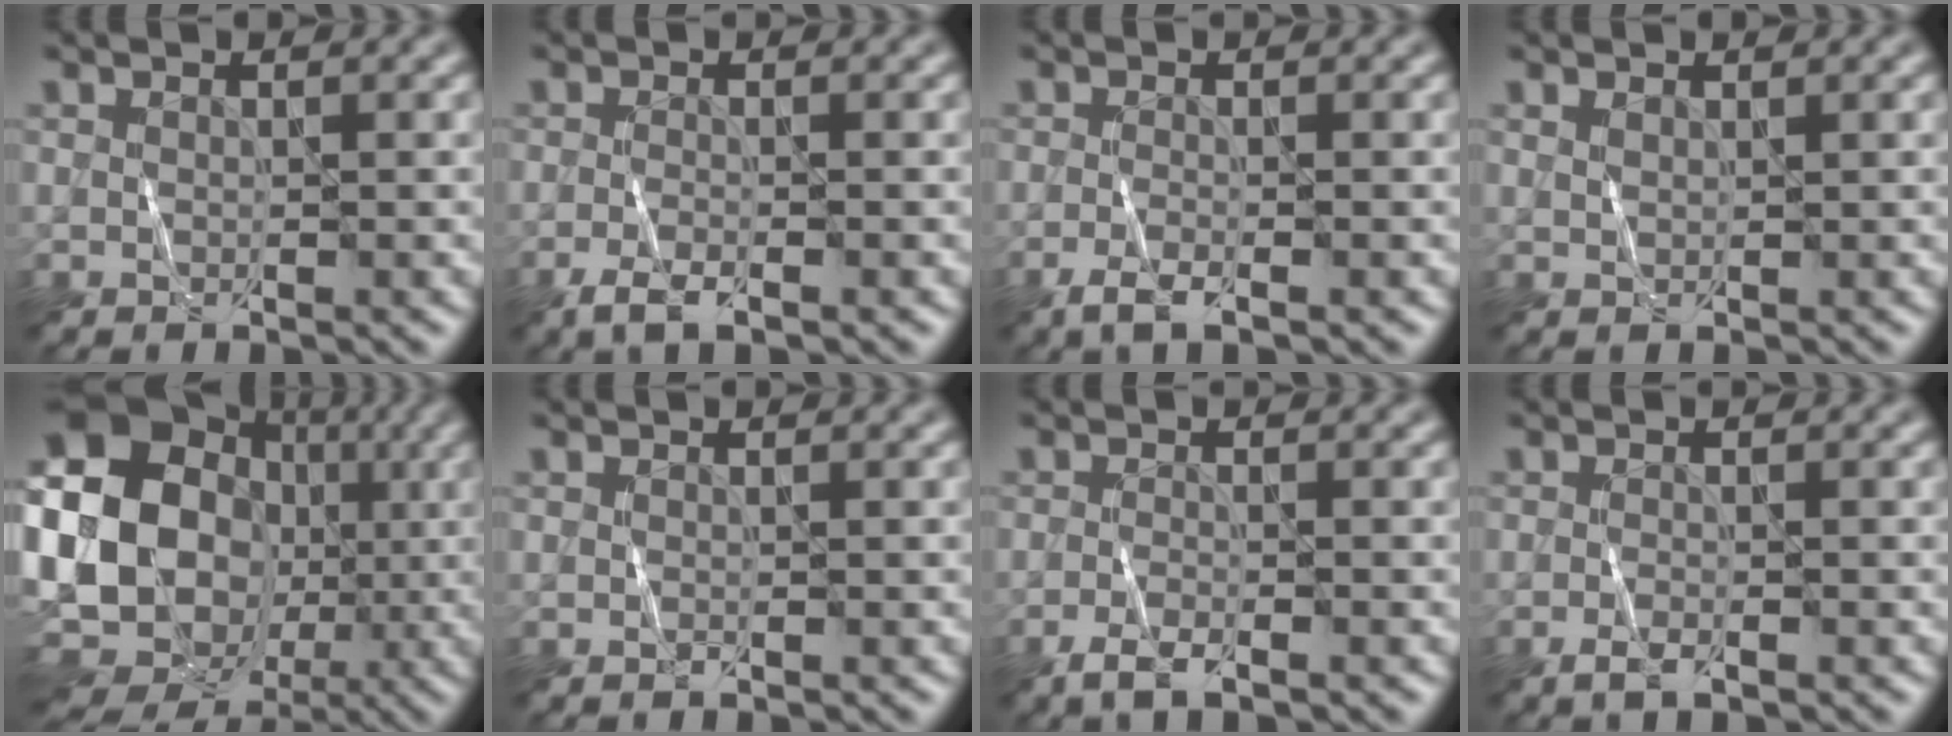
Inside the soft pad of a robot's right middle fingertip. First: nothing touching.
{"total": 2.6, "force": [-1.7, 0.7, 1.9], "torque": [-0.041, -0.005, -0.035]}
{"total": 2.3, "force": [-1.4, 0.5, 1.8], "torque": [-0.036, -0.003, -0.029]}
{"total": 0.6, "force": [0.5, 0.2, 0.2], "torque": [-0.006, 0.001, 0.011]}
{"total": 22.1, "force": [-1.7, 19.3, 10.6], "torque": [-0.215, 0.019, -0.067]}
{"total": 0.0}
{"total": 2.5, "force": [-1.7, 0.6, 1.8], "torque": [-0.036, -0.003, -0.035]}
{"total": 1.5, "force": [-0.9, 0.3, 1.1], "torque": [-0.020, 0.000, -0.017]}